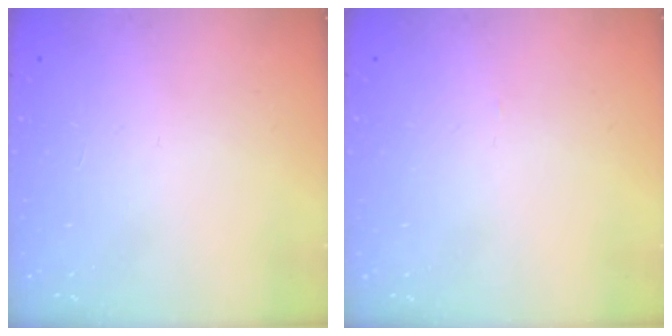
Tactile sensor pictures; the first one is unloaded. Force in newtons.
{"total": 0.0}